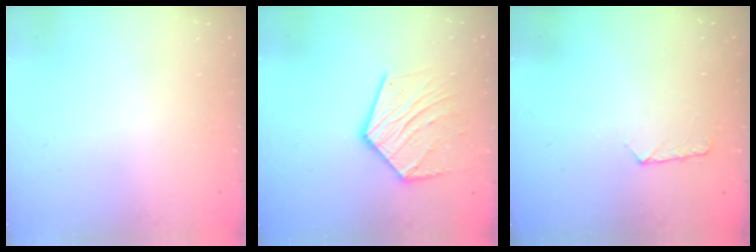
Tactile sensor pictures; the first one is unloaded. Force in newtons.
{"total": 16.1, "press": 16.1, "slide": 1.3}
{"total": 6.7, "press": 6.6, "slide": 0.6}